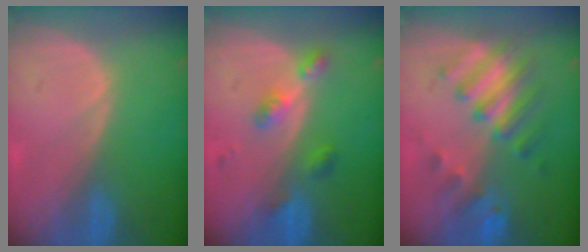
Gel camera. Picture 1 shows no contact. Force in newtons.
{"total": 4.8, "press": 4.3, "slide": 2.0}
{"total": 7.4, "press": 7.3, "slide": 1.1}